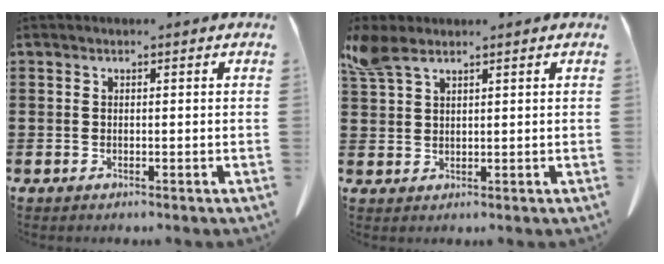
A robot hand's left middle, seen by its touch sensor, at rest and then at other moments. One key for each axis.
{"total": 3.8, "fx": 2.6, "fy": 1.6, "fz": 2.3, "tx": -0.054, "ty": 0.003, "tz": 0.049}